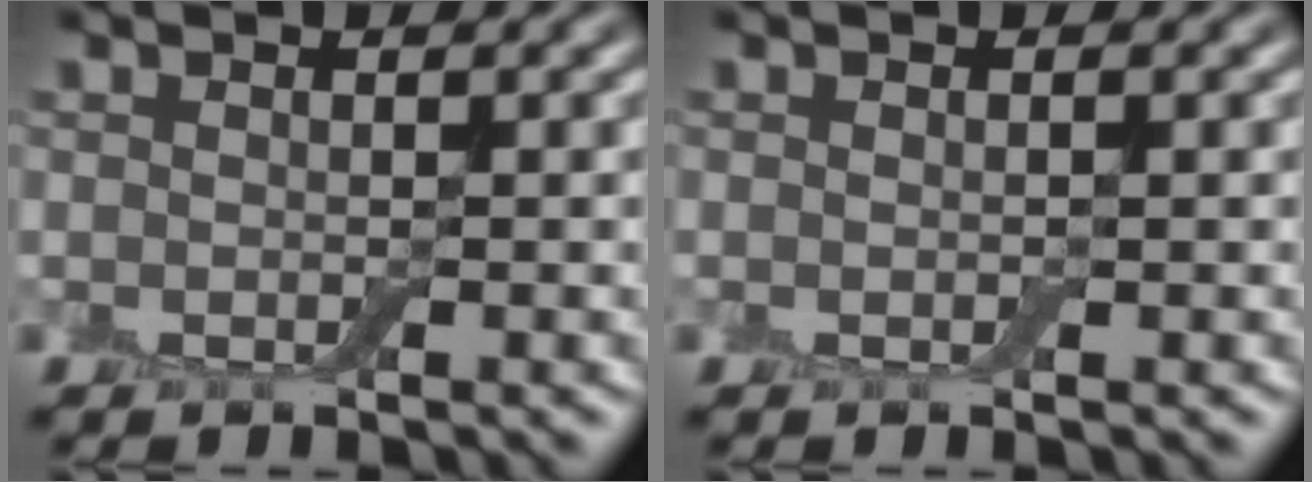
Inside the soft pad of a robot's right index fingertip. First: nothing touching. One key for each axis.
{"total": 0.0}